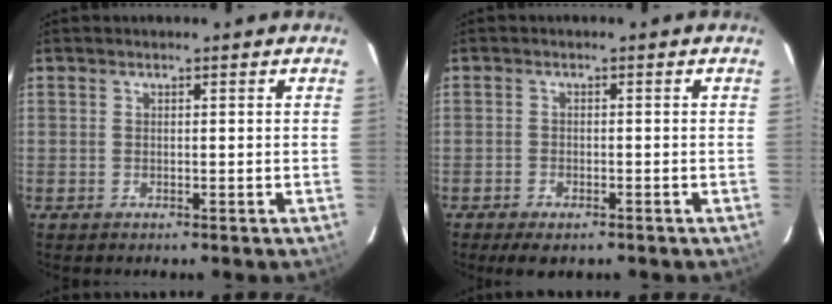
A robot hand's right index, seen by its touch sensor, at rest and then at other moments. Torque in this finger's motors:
{"motor_torque": [0.37, -0.27, 0.25, 0.02]}